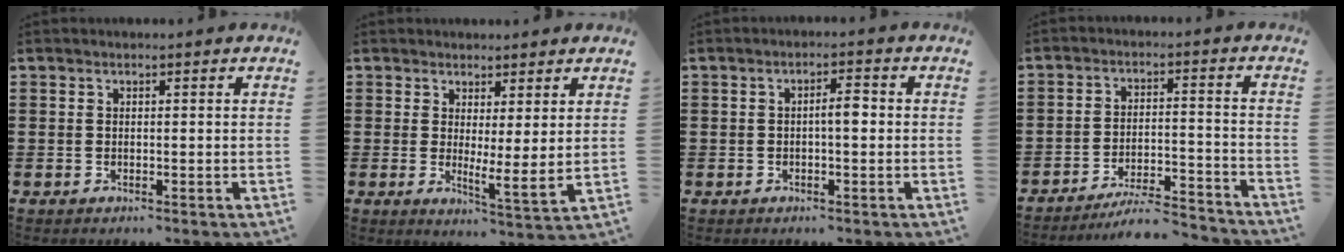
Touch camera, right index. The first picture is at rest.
{"total": 3.5, "force": [2.3, 0.1, 2.7], "torque": [-0.052, -0.019, 0.040]}
{"total": 2.7, "force": [-0.3, 0.7, 2.6], "torque": [-0.047, 0.005, -0.008]}
{"total": 6.3, "force": [-5.9, 0.4, 2.1], "torque": [-0.038, 0.001, -0.114]}